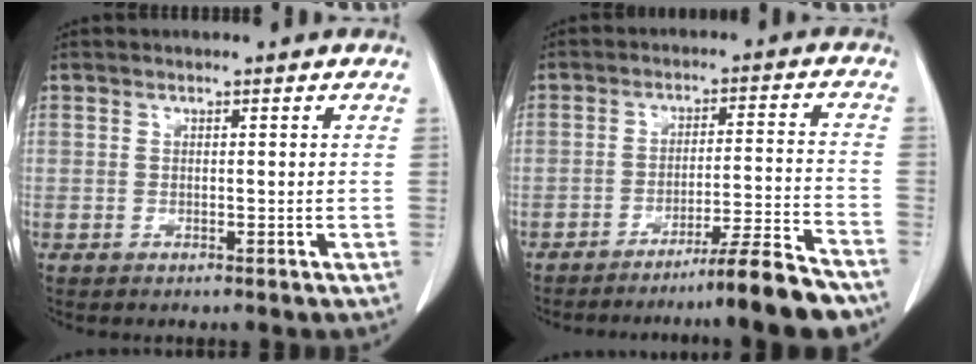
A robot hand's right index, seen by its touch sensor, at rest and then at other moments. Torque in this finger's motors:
{"motor_torque": [0.76, -1.00, 0.11, 0.02]}